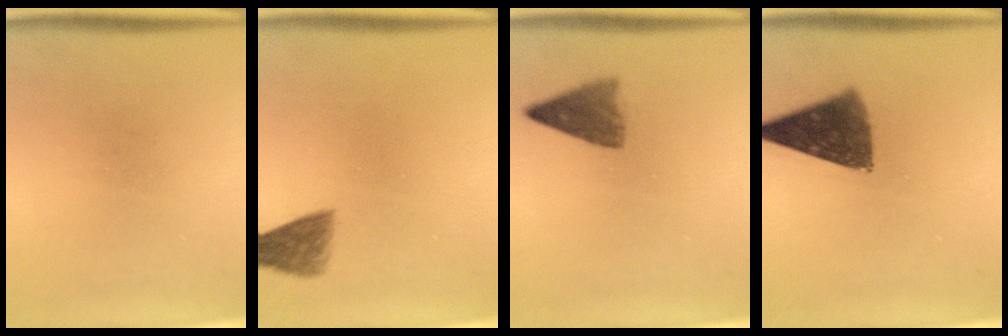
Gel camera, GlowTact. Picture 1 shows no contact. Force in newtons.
{"total": 3.8}
{"total": 4.2}
{"total": 9.9}